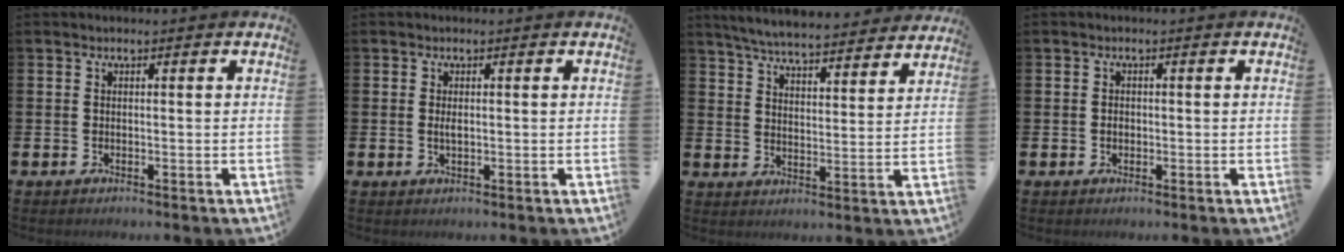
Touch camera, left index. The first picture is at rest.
{"total": 1.0, "force": [0.2, 0.4, 0.9], "torque": [-0.012, 0.001, 0.001]}
{"total": 6.0, "force": [5.9, 0.5, 1.1], "torque": [-0.035, -0.044, 0.102]}
{"total": 0.9, "force": [-0.1, 0.7, 0.5], "torque": [0.003, -0.002, -0.006]}